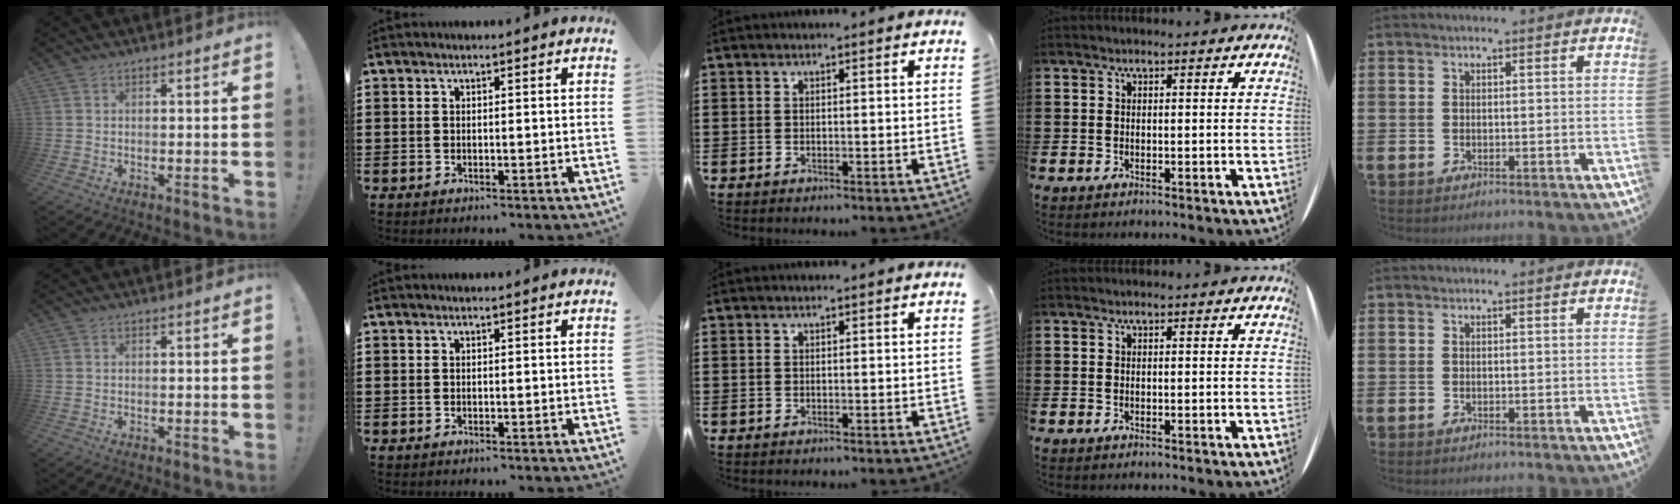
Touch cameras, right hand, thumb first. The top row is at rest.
{}